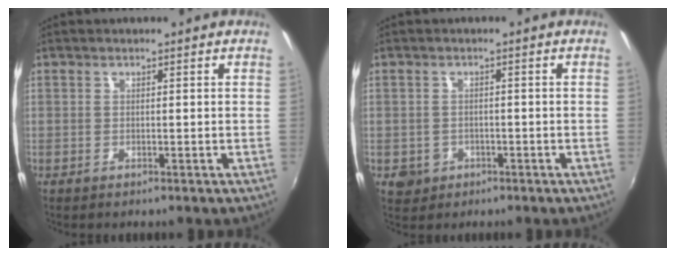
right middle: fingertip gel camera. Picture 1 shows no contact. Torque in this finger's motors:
{"motor_torque": [0.23, -0.22, 0.05, 0.01]}